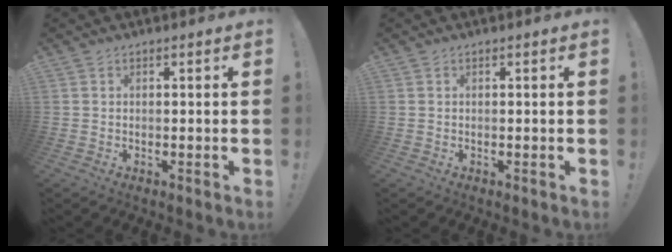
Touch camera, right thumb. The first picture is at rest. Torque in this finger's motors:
{"motor_torque": [-0.35, -0.11, -0.21, 0.22, 0.00]}